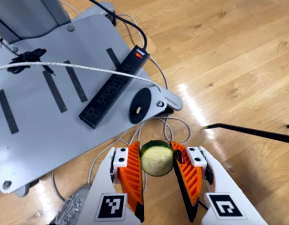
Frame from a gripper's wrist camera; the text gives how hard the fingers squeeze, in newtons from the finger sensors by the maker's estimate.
{"total": 7.9, "left": 7.7, "right": 8.1}